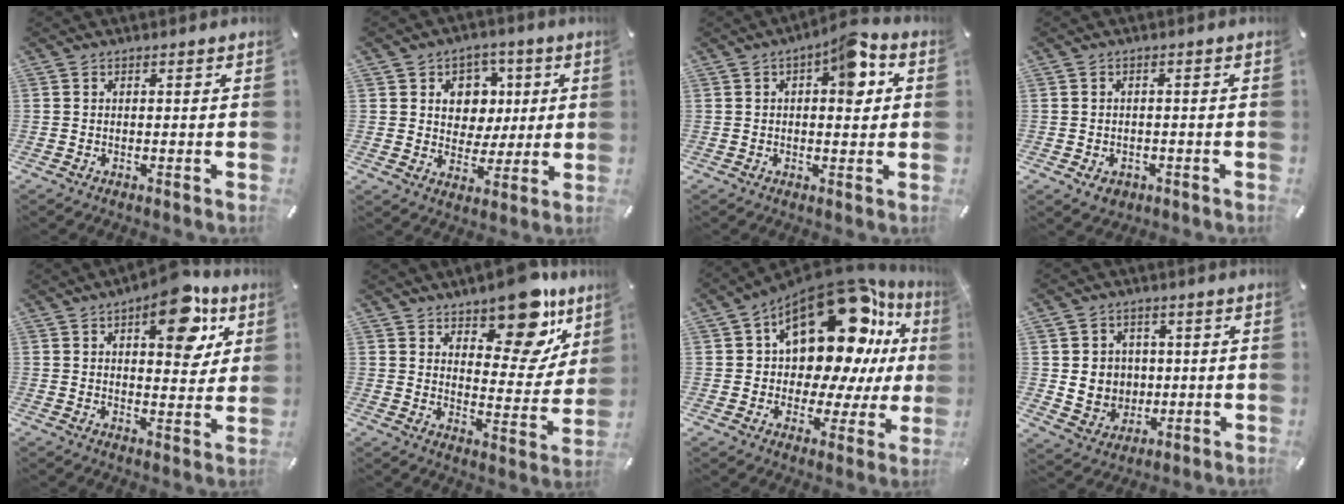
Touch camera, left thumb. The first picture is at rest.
{"total": 8.6, "force": [1.8, 8.1, 2.0], "torque": [-0.025, -0.014, 0.032]}
{"total": 8.8, "force": [2.7, 4.3, 7.2], "torque": [-0.076, -0.014, 0.037]}
{"total": 2.9, "force": [-1.3, 2.3, 1.2], "torque": [-0.027, 0.003, -0.025]}
{"total": 15.1, "force": [7.6, 7.3, 10.9], "torque": [-0.132, -0.037, 0.123]}
{"total": 15.3, "force": [11.7, 6.4, 7.4], "torque": [-0.085, -0.101, 0.198]}
{"total": 21.8, "force": [11.0, 11.0, 15.2], "torque": [-0.240, -0.091, 0.179]}
{"total": 7.5, "force": [0.8, 7.4, 1.1], "torque": [-0.027, -0.004, 0.020]}